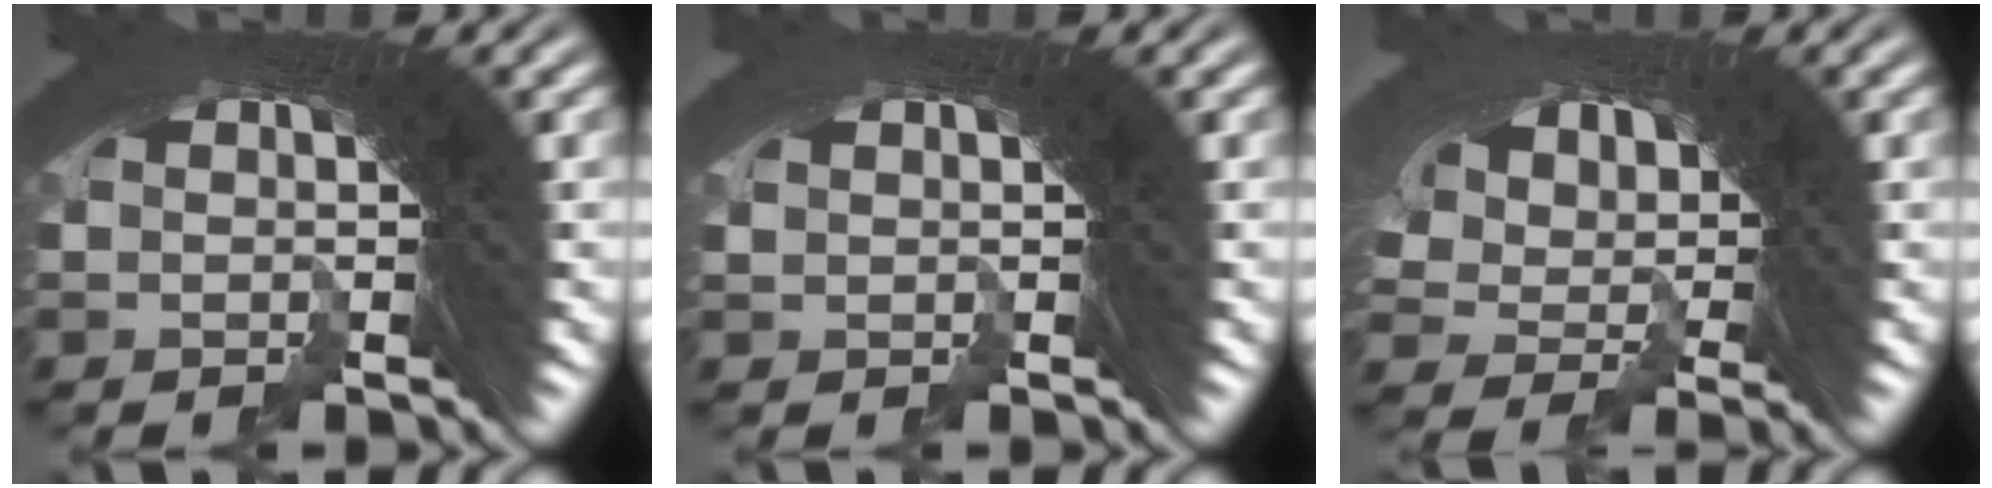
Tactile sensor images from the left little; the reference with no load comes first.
{"total": 0.5, "force": [-0.1, 0.4, -0.3], "torque": [-0.002, 0.000, 0.001]}
{"total": 6.0, "force": [-2.3, 4.9, 2.6], "torque": [-0.108, -0.037, -0.022]}